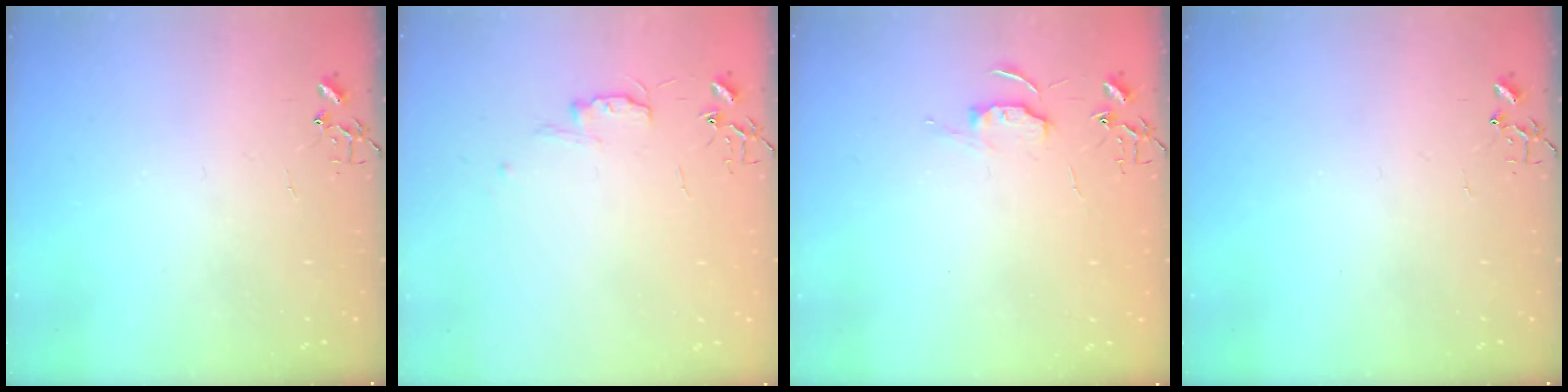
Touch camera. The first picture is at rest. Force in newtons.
{"total": 5.8, "press": 5.7, "slide": 0.7}
{"total": 5.7, "press": 5.7, "slide": 0.6}
{"total": 0.0}